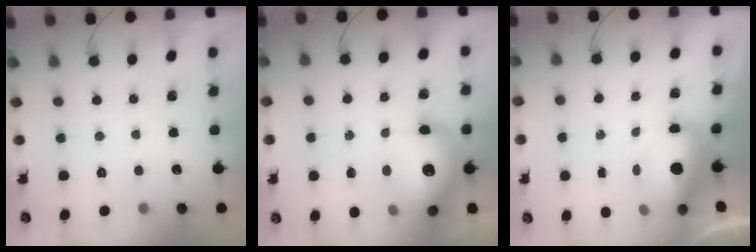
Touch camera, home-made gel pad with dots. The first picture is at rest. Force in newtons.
{"total": 16.2, "press": 15.8, "slide": 3.7}
{"total": 11.4, "press": 11.2, "slide": 2.3}